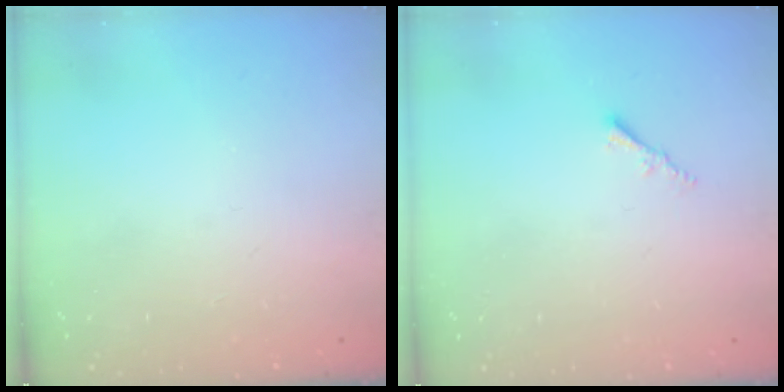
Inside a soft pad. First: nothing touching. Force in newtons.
{"total": 1.5, "press": 1.5, "slide": 0.4}